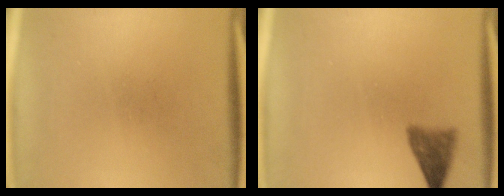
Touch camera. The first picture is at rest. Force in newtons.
{"total": 3.3}